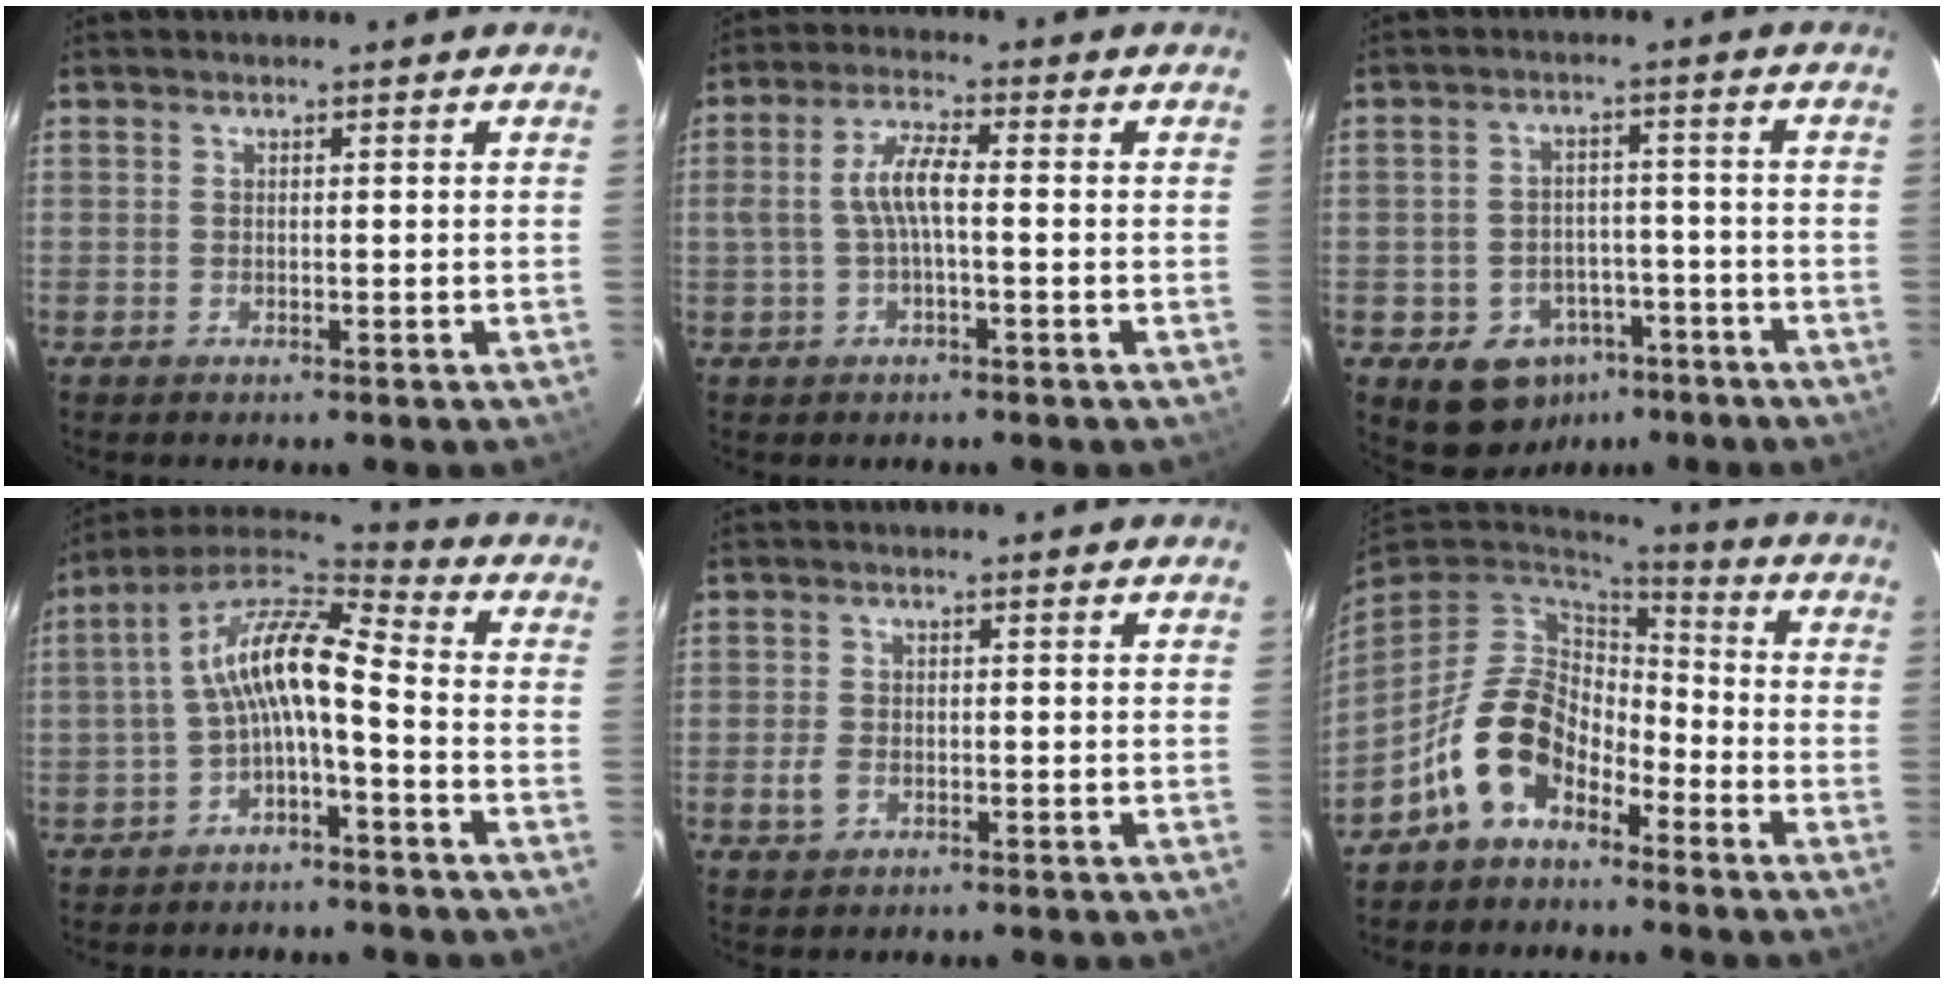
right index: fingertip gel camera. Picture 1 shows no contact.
{"total": 5.6, "force": [-0.6, 1.4, 5.4], "torque": [-0.110, 0.010, -0.008]}
{"total": 9.3, "force": [-5.3, 7.1, 2.8], "torque": [-0.058, 0.022, -0.052]}
{"total": 10.9, "force": [-2.2, 3.1, 10.2], "torque": [-0.208, 0.024, -0.049]}
{"total": 2.5, "force": [-0.9, 1.9, 1.4], "torque": [-0.032, -0.002, -0.015]}
{"total": 12.4, "force": [-7.0, 7.8, 6.7], "torque": [-0.142, 0.019, -0.125]}